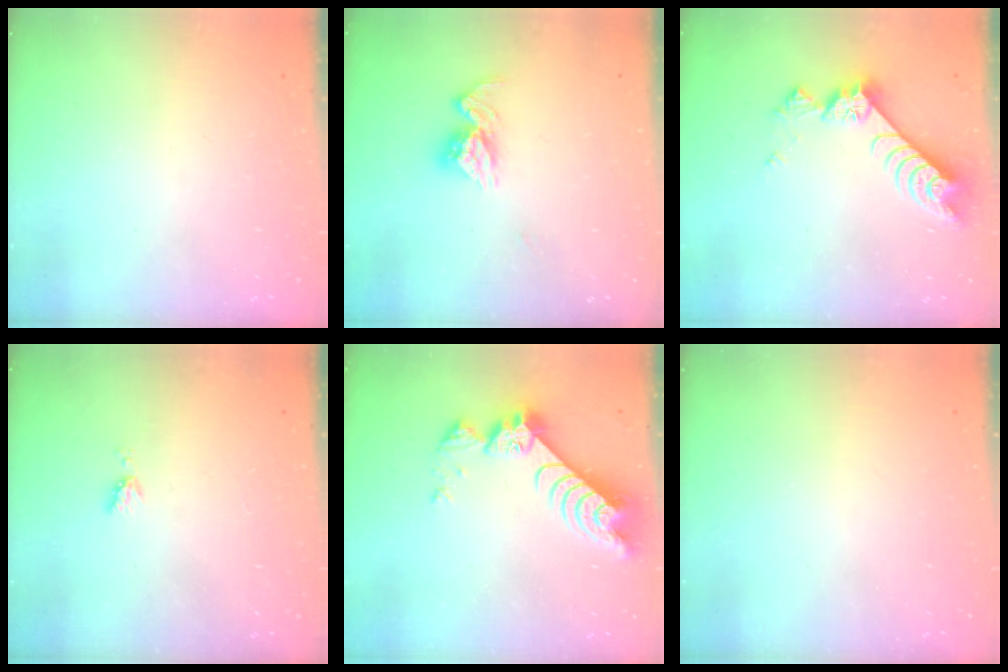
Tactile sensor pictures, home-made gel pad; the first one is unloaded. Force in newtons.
{"total": 10.0, "press": 10.0, "slide": 0.8}
{"total": 8.7, "press": 8.7, "slide": 0.4}
{"total": 4.0, "press": 4.0, "slide": 0.5}
{"total": 9.4, "press": 9.4, "slide": 0.9}
{"total": 0.0}